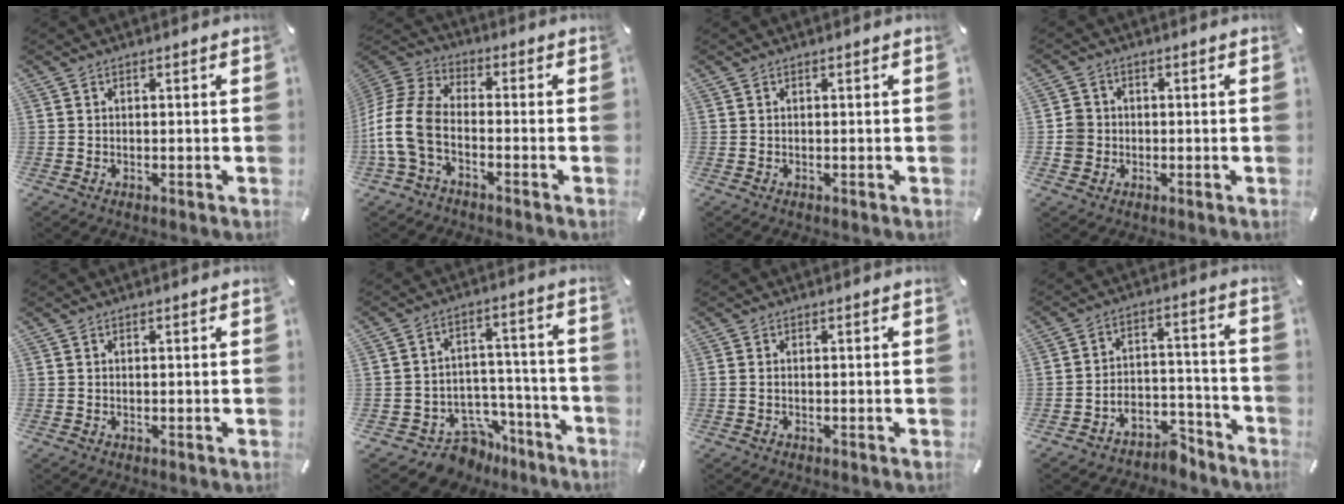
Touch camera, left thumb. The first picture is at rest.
{"total": 11.6, "force": [-4.6, 7.2, 7.9], "torque": [-0.187, 0.012, -0.090]}
{"total": 0.0}
{"total": 4.5, "force": [-0.7, 4.3, 1.0], "torque": [-0.014, 0.007, -0.012]}
{"total": 0.0}
{"total": 9.6, "force": [-6.2, 7.1, 2.2], "torque": [-0.035, 0.031, -0.098]}
{"total": 0.7, "force": [-0.2, 0.2, 0.6], "torque": [-0.013, -0.001, -0.005]}
{"total": 6.6, "force": [-4.2, 4.7, 1.8], "torque": [-0.021, 0.024, -0.074]}